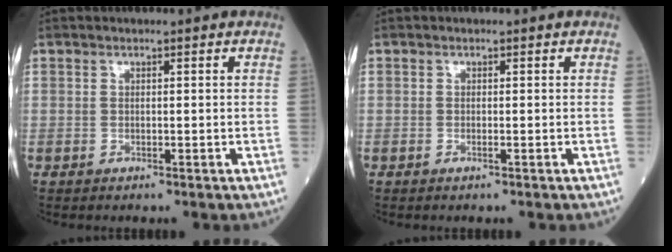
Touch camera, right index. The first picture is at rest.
{"total": 0.5, "force": [-0.4, 0.0, 0.3], "torque": [-0.008, 0.000, -0.007]}